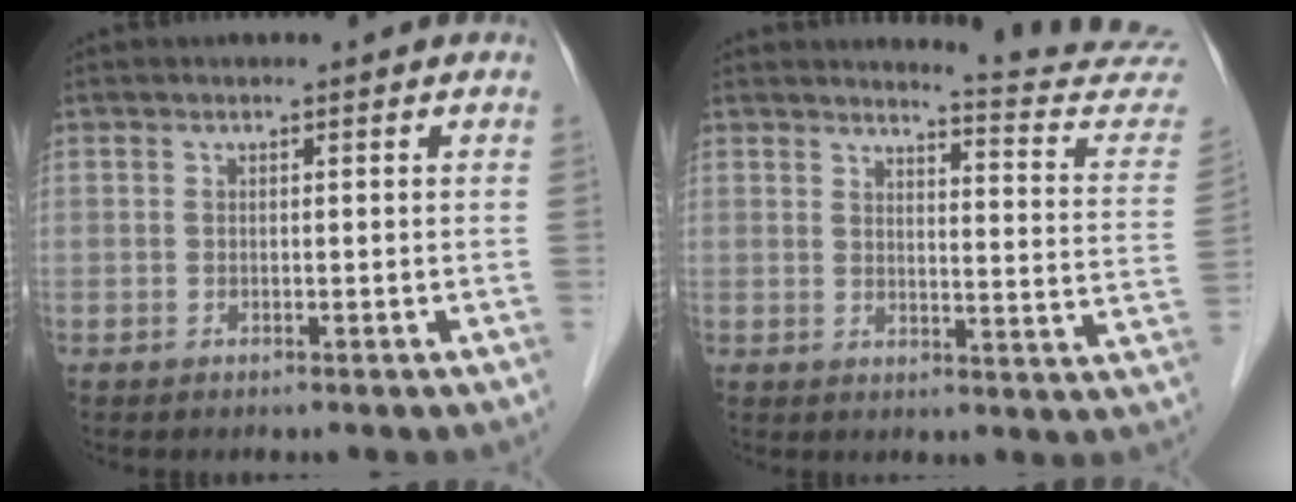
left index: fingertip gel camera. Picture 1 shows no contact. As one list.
[{"total": 13.6, "force": [13.5, -1.3, 0.8], "torque": [-0.003, -0.125, 0.134]}]